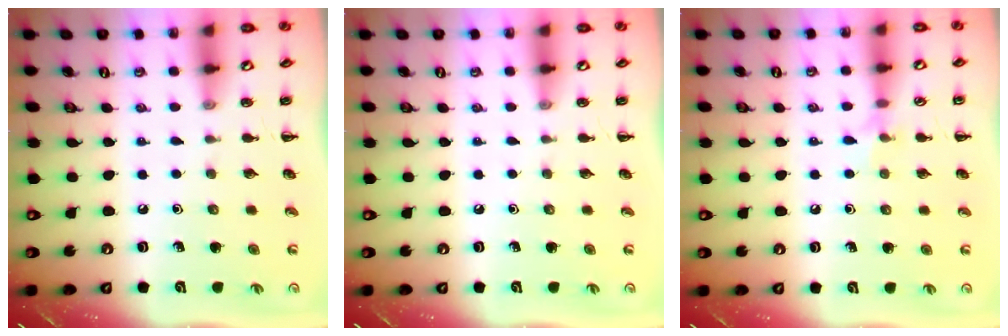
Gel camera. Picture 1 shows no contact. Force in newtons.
{"total": 0.0}
{"total": 5.2, "press": 5.0, "slide": 1.4}